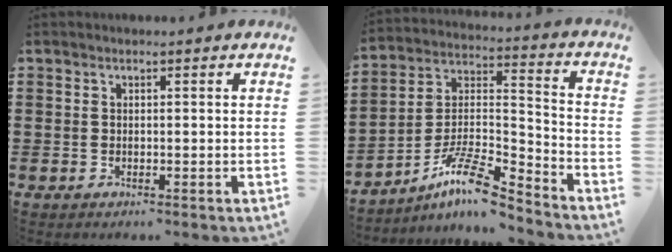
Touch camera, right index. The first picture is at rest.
{"total": 11.1, "force": [-8.7, 1.9, 6.6], "torque": [-0.129, 0.012, -0.171]}